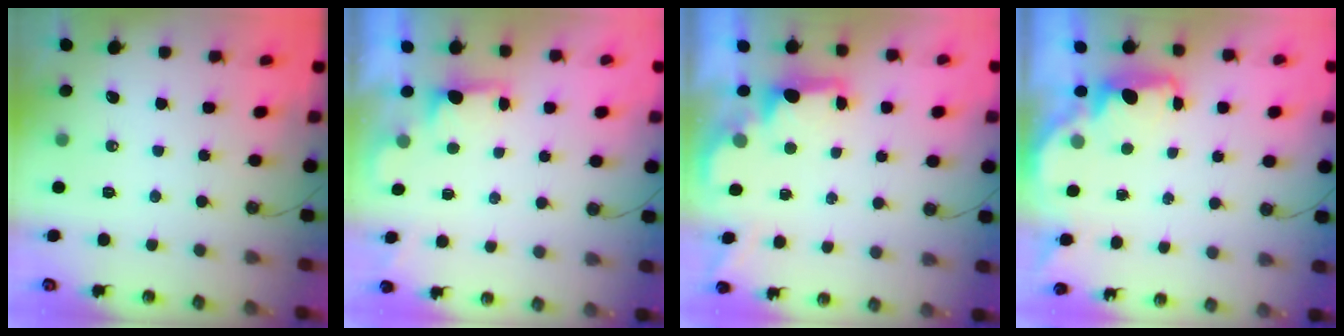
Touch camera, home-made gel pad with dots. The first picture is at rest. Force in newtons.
{"total": 0.9, "press": 0.4, "slide": 0.8}
{"total": 2.1, "press": 1.9, "slide": 0.8}
{"total": 1.8, "press": 1.6, "slide": 0.7}